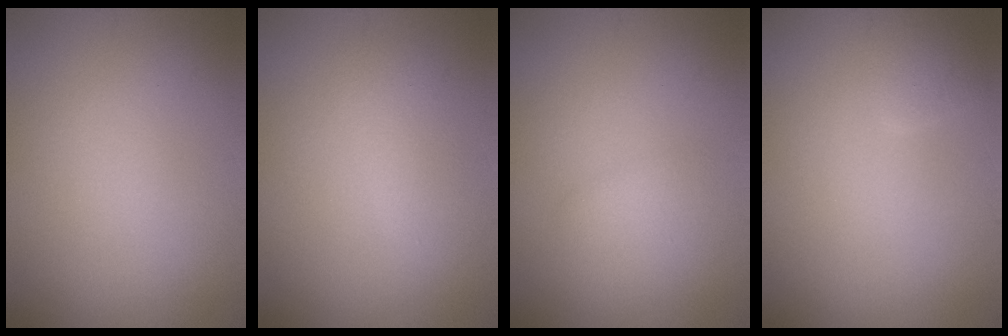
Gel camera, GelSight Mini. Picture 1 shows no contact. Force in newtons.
{"total": 2.0, "press": 2.0, "slide": 0.1}
{"total": 1.3, "press": 1.3, "slide": 0.1}
{"total": 1.5, "press": 1.5, "slide": 0.2}